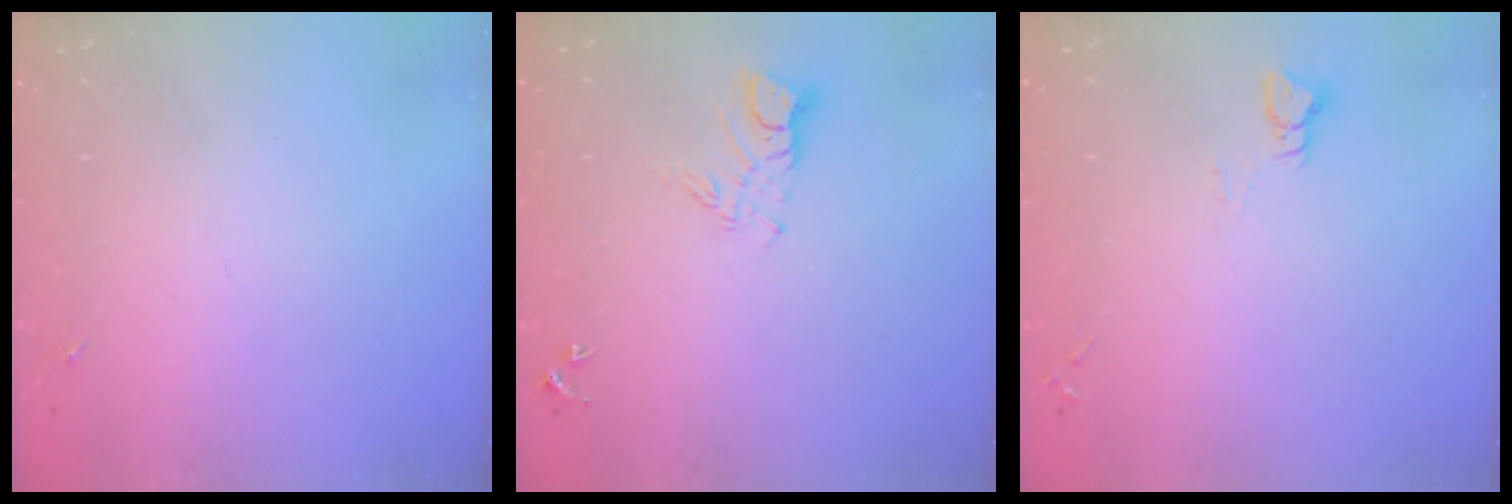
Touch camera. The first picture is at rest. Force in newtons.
{"total": 7.7, "press": 7.7, "slide": 0.7}
{"total": 2.9, "press": 2.9, "slide": 0.3}